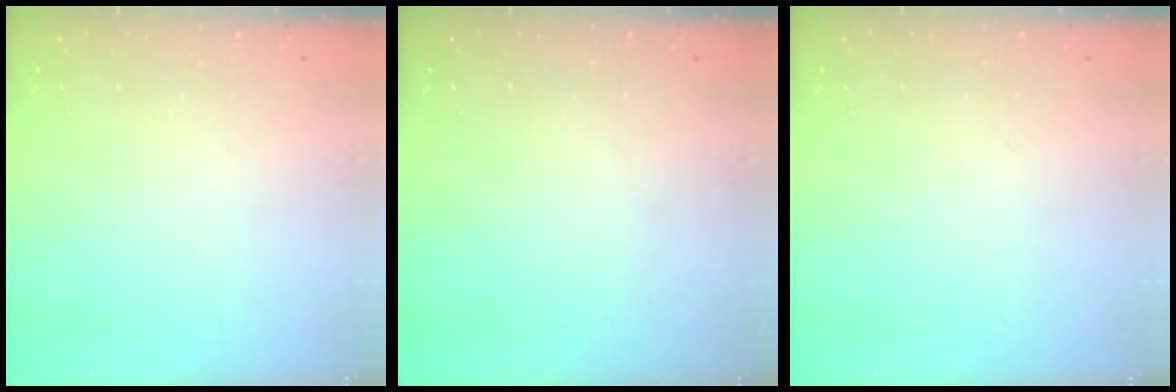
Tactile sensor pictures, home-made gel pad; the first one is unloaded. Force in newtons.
{"total": 0.0}
{"total": 0.0}